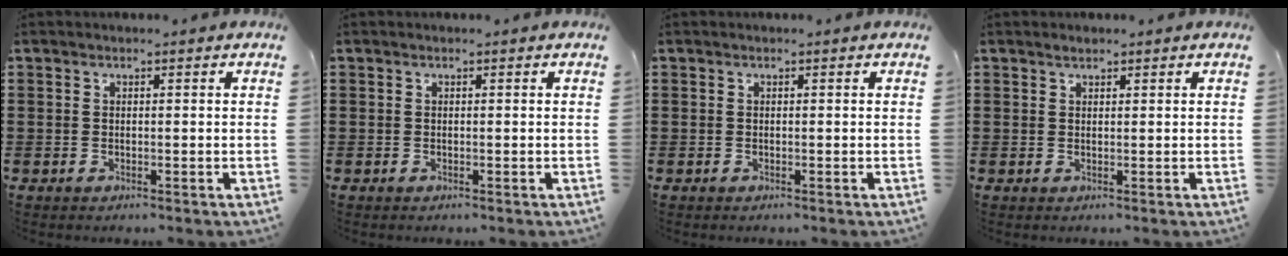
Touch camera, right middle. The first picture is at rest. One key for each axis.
{"total": 0.0}
{"total": 0.0}
{"total": 0.9, "fx": 0.8, "fy": 0.4, "fz": 0.2, "tx": -0.005, "ty": 0.002, "tz": 0.014}